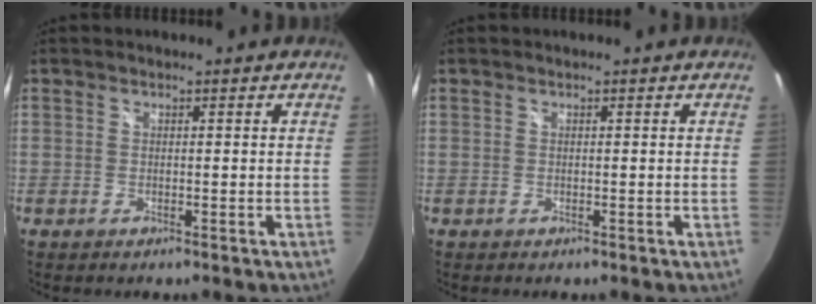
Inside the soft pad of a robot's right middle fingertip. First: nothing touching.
{"total": 0.0}